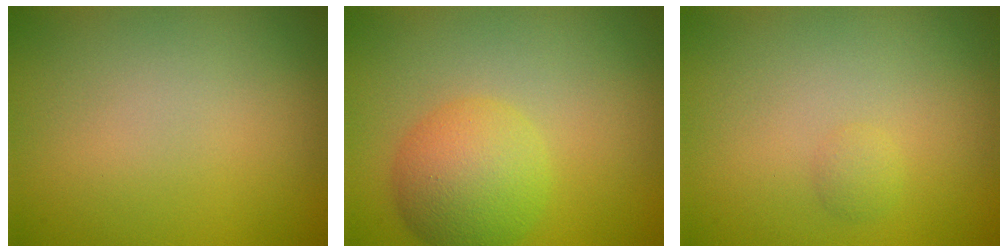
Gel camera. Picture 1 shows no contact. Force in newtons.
{"total": 4.9, "press": 4.9, "slide": 0.1}
{"total": 0.8, "press": 0.8, "slide": 0.1}